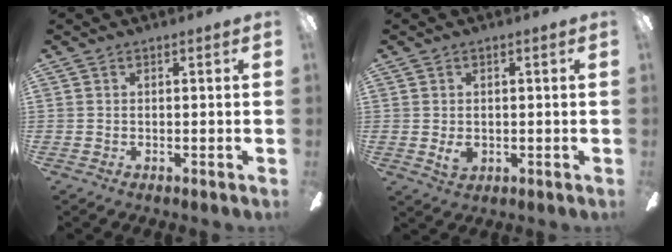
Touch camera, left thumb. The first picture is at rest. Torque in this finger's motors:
{"motor_torque": [0.48, 0.50, 0.30, -0.18, 0.02]}